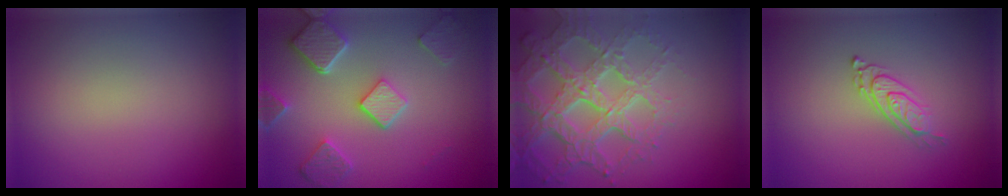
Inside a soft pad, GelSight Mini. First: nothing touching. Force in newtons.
{"total": 5.2, "press": 4.0, "slide": 3.3}
{"total": 7.4, "press": 5.2, "slide": 5.2}
{"total": 2.7, "press": 2.0, "slide": 1.8}